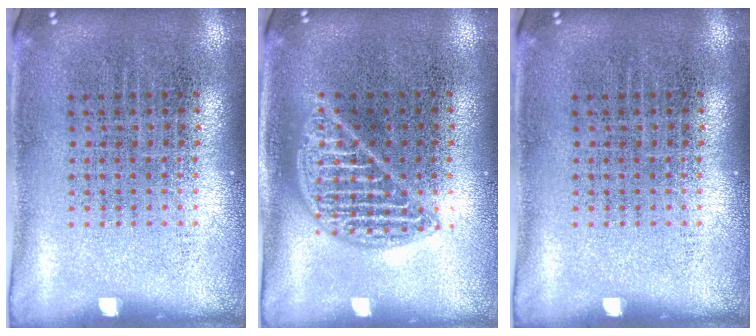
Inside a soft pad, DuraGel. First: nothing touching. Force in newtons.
{"total": 1.5, "press": 1.5, "slide": 0.2}
{"total": 0.0}